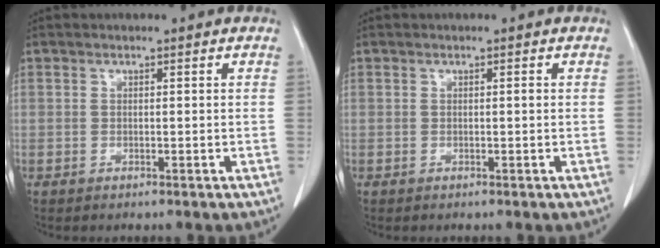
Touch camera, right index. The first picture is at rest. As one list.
[{"total": 0.0}]